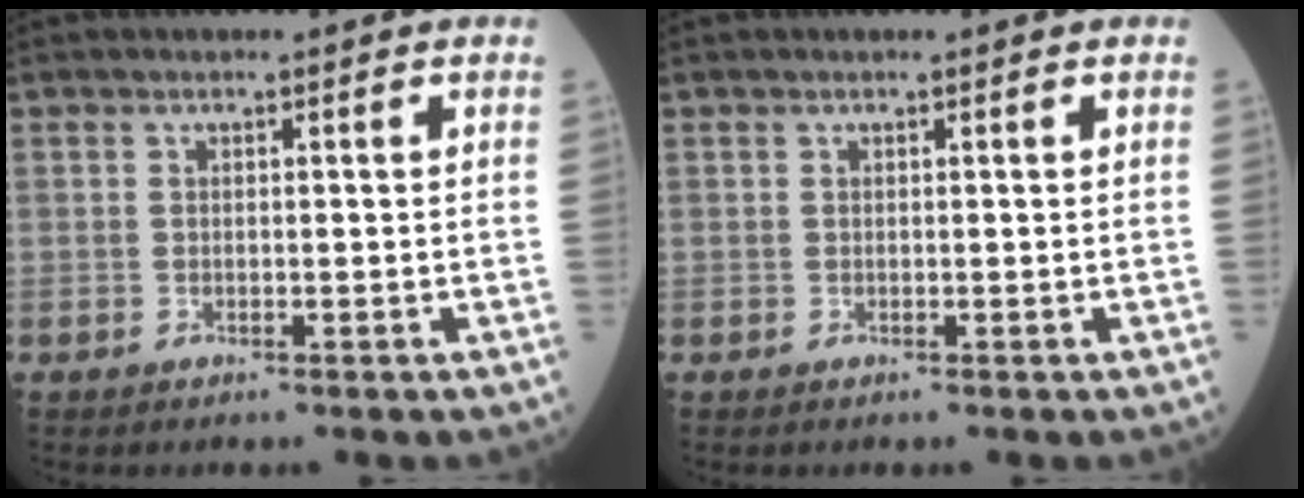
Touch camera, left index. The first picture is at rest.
{"total": 0.0}